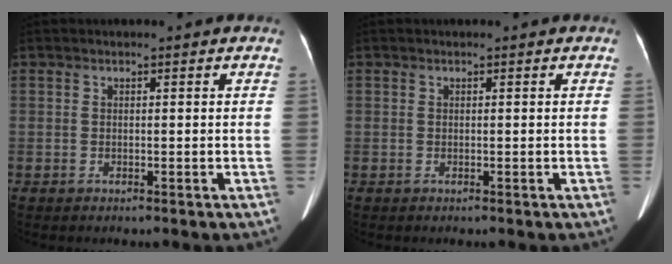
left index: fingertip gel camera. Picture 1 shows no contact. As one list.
[{"total": 0.0}]